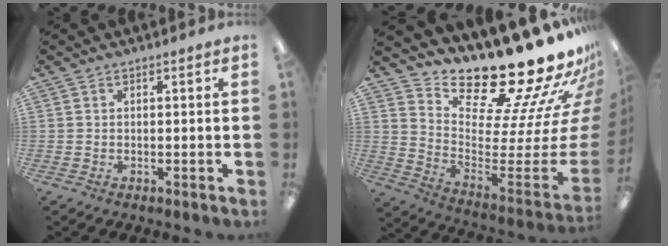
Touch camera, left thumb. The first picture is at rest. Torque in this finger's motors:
{"motor_torque": [1.54, 0.45, 0.67, -2.10, 0.06]}